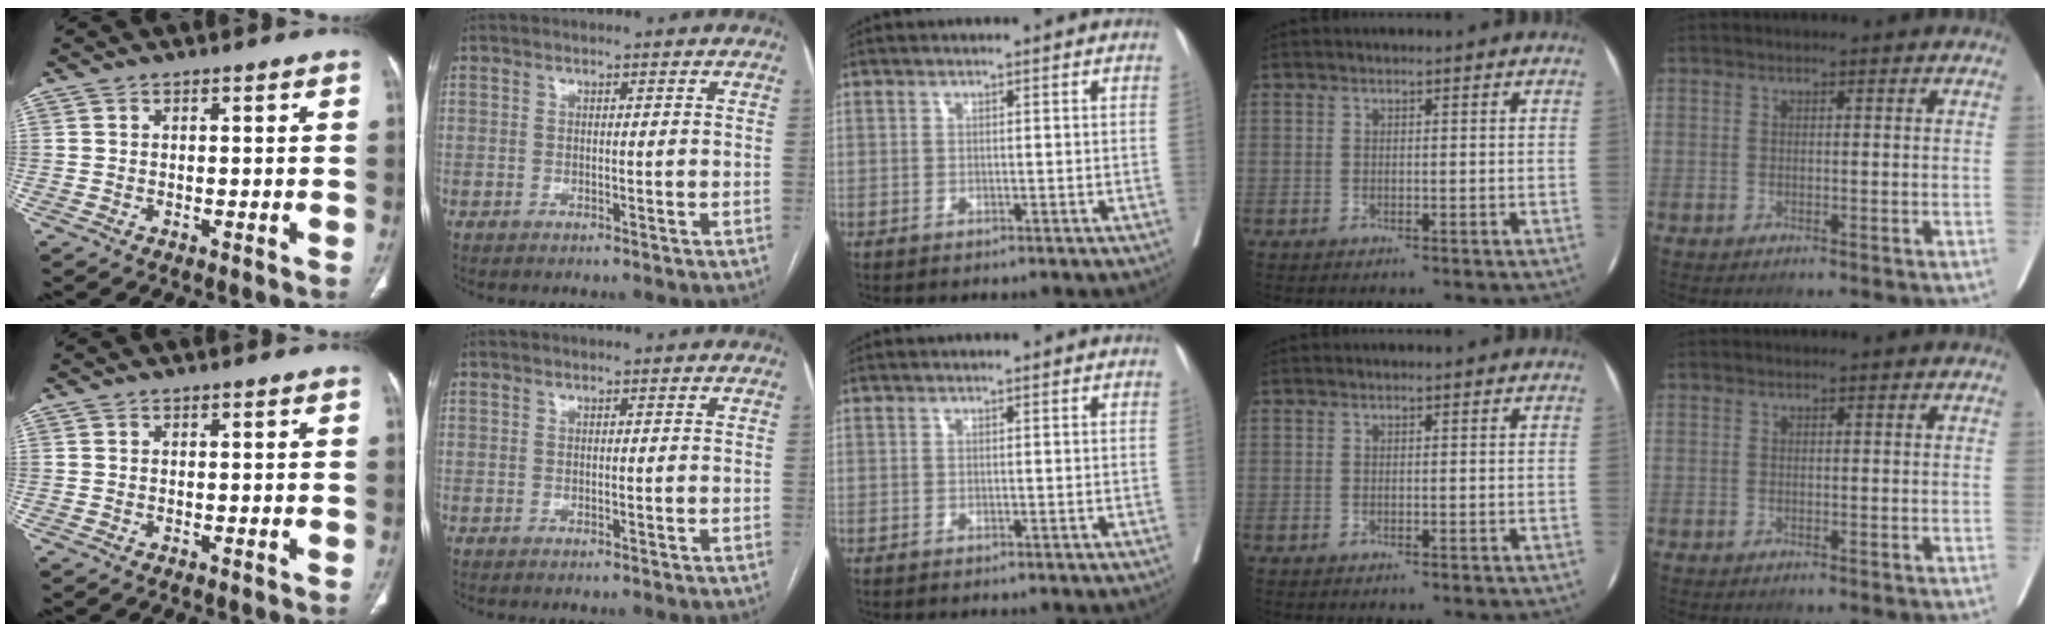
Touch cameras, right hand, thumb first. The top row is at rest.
{}